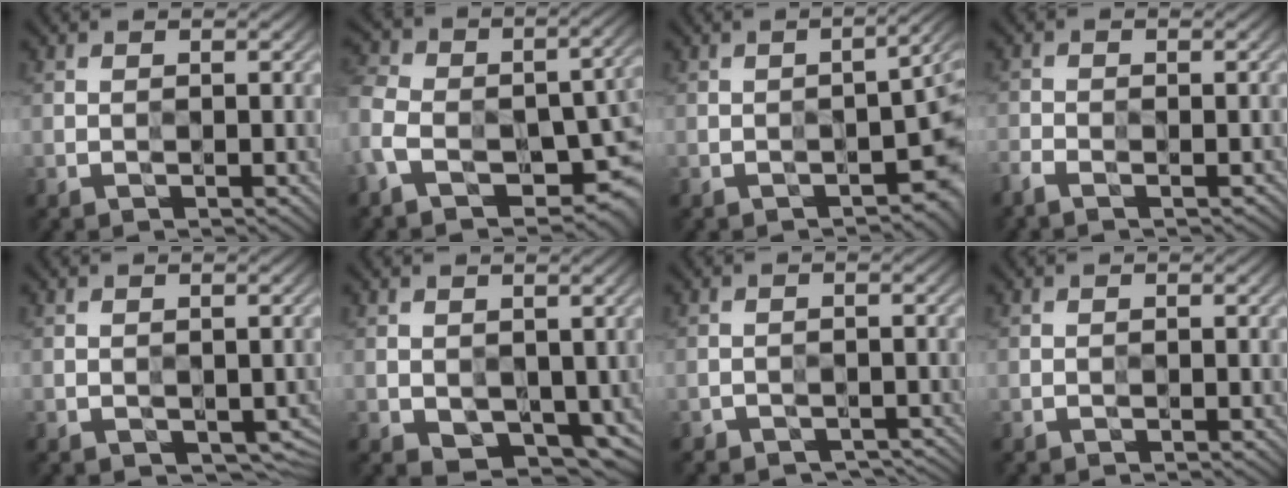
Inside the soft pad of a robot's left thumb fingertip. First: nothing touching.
{"total": 12.8, "force": [-5.1, 7.8, 8.7], "torque": [-0.183, -0.028, -0.090]}
{"total": 4.9, "force": [-2.4, 1.4, 4.0], "torque": [-0.046, 0.000, -0.028]}
{"total": 2.4, "force": [-2.1, 0.7, 1.1], "torque": [-0.024, -0.009, -0.045]}
{"total": 3.0, "force": [-0.8, 1.9, 2.2], "torque": [-0.034, -0.015, -0.005]}
{"total": 4.7, "force": [0.0, 3.2, 3.5], "torque": [-0.070, -0.020, 0.007]}
{"total": 2.8, "force": [-2.4, 1.4, 0.6], "torque": [-0.011, 0.003, -0.029]}
{"total": 0.0}